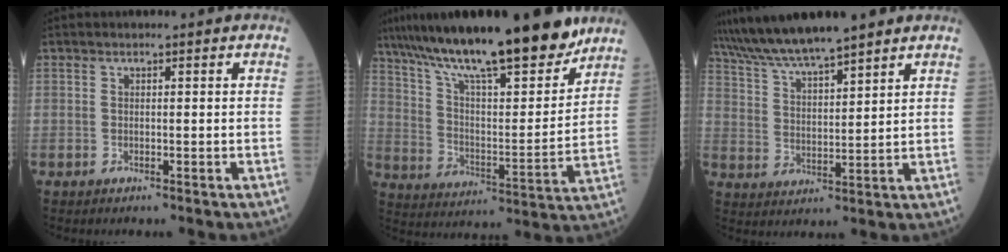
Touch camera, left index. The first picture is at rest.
{"total": 23.3, "force": [18.5, 3.6, 13.7], "torque": [-0.232, 0.004, 0.297]}
{"total": 11.2, "force": [9.7, 0.5, 5.5], "torque": [-0.104, 0.027, 0.180]}